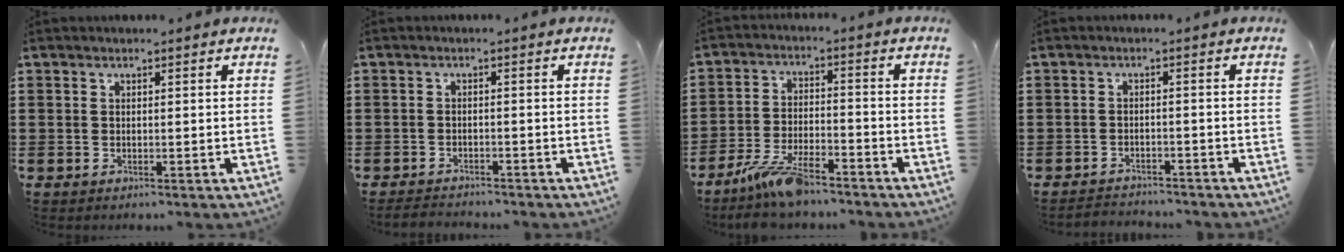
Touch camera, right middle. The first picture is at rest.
{"total": 1.9, "force": [-1.9, 0.2, 0.0], "torque": [-0.008, -0.003, -0.041]}
{"total": 7.8, "force": [-6.3, 1.6, 4.3], "torque": [-0.105, -0.005, -0.122]}
{"total": 2.2, "force": [-2.2, 0.1, 0.0], "torque": [-0.008, -0.003, -0.046]}